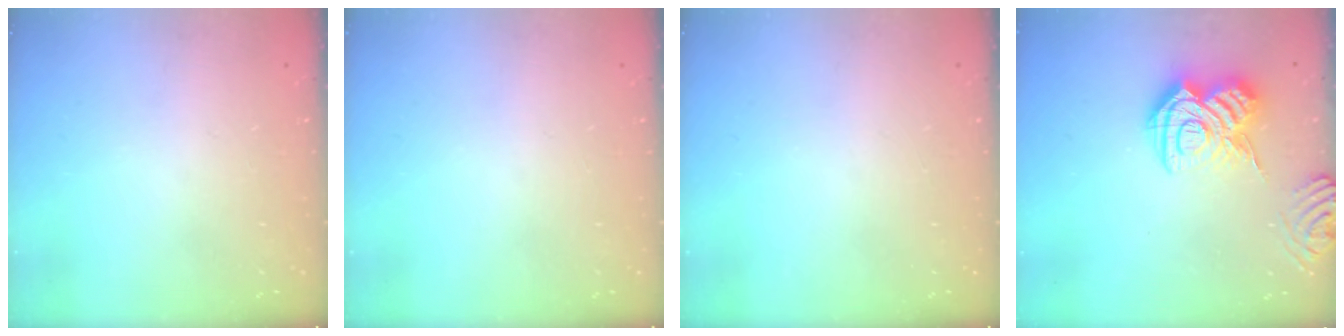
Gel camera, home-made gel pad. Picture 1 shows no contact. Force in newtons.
{"total": 0.0}
{"total": 0.0}
{"total": 14.7, "press": 14.6, "slide": 1.4}